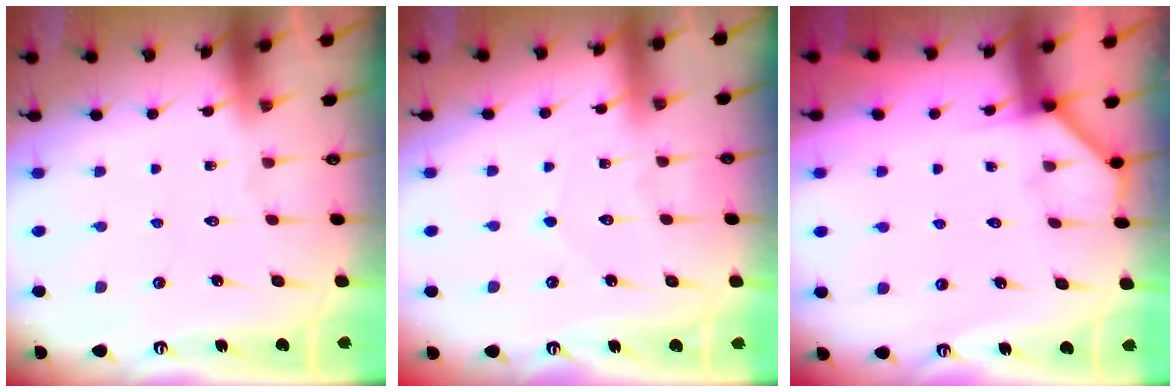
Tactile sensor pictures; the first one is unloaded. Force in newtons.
{"total": 3.0, "press": 3.0, "slide": 0.3}
{"total": 2.9, "press": 2.9, "slide": 0.5}